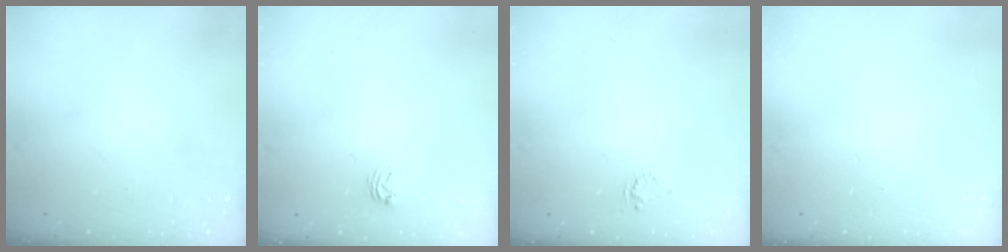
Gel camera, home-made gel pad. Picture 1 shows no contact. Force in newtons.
{"total": 3.4, "press": 3.4, "slide": 0.2}
{"total": 3.5, "press": 3.5, "slide": 0.2}
{"total": 0.0}